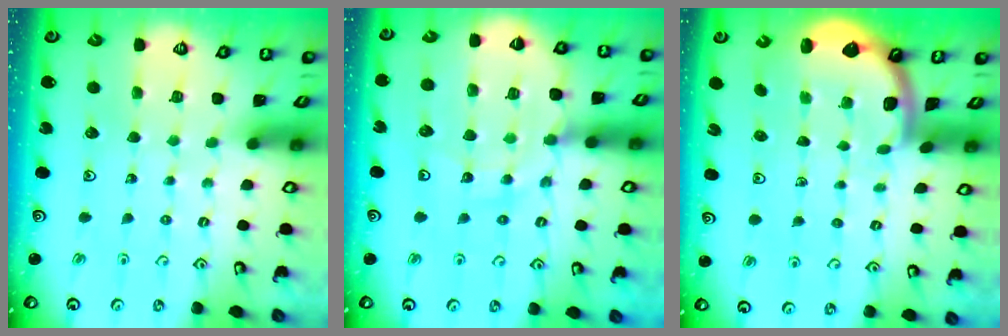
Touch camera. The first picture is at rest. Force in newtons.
{"total": 14.6, "press": 14.1, "slide": 3.5}
{"total": 1.4, "press": 1.4, "slide": 0.1}